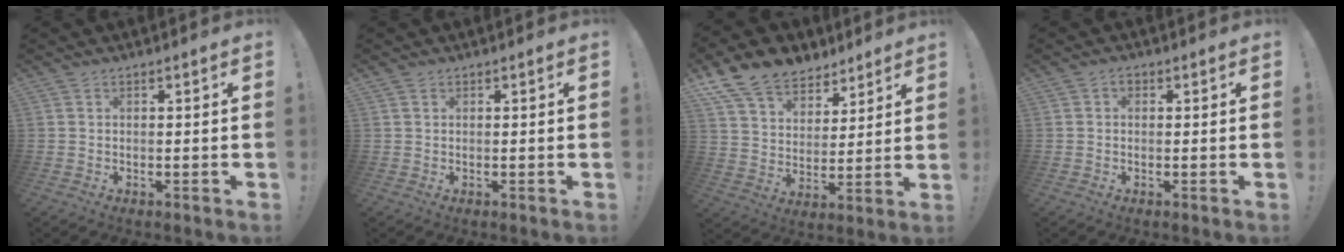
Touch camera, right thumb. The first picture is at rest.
{"total": 0.8, "force": [0.6, 0.4, -0.1], "torque": [0.009, -0.002, 0.011]}
{"total": 14.1, "force": [10.3, 8.5, 4.4], "torque": [-0.081, -0.070, 0.198]}
{"total": 1.5, "force": [0.1, 1.1, 1.0], "torque": [-0.011, 0.002, 0.000]}